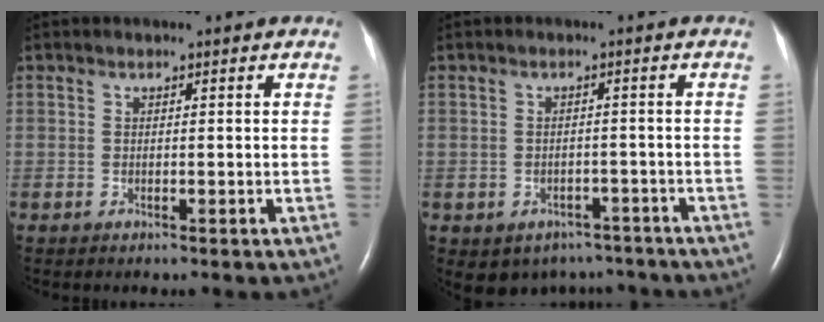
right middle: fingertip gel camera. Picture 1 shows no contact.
{"total": 6.8, "force": [-5.1, 4.3, 0.9], "torque": [-0.005, 0.014, -0.059]}